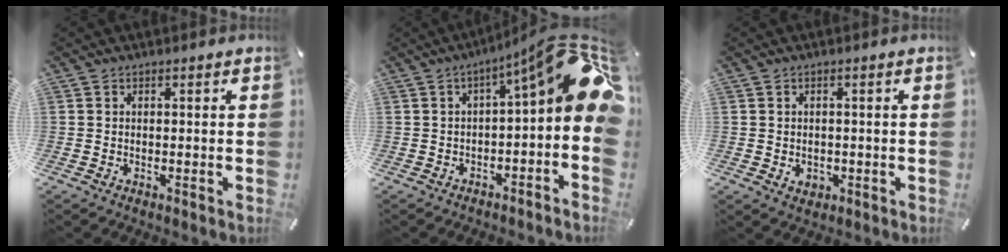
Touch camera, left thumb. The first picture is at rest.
{"total": 14.6, "force": [4.3, 2.9, 13.6], "torque": [-0.180, -0.039, 0.063]}
{"total": 2.2, "force": [-0.4, 2.0, 0.8], "torque": [-0.016, 0.003, -0.008]}